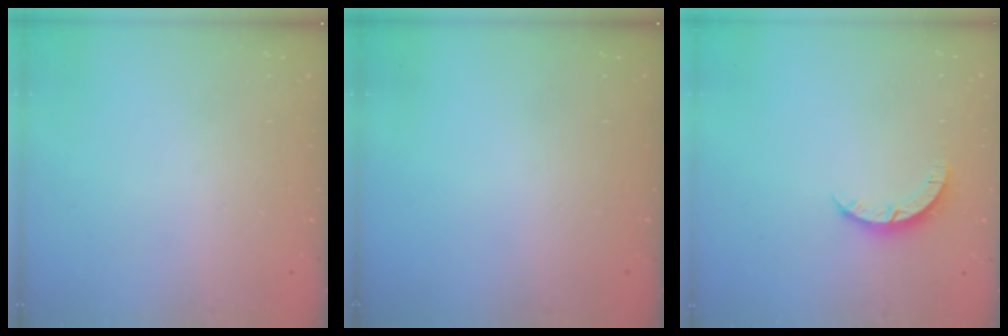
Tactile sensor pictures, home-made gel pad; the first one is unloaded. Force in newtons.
{"total": 0.0}
{"total": 4.0, "press": 4.0, "slide": 0.3}